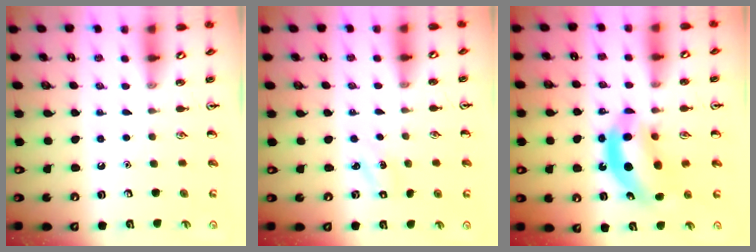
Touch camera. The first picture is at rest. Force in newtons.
{"total": 1.2, "press": 1.1, "slide": 0.4}
{"total": 11.0, "press": 10.5, "slide": 3.4}